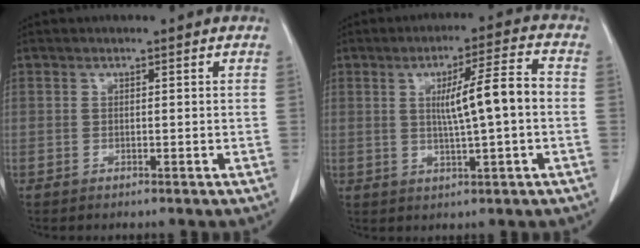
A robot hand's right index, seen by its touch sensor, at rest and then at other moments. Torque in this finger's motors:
{"motor_torque": [0.37, 0.15, 0.49, 0.07]}